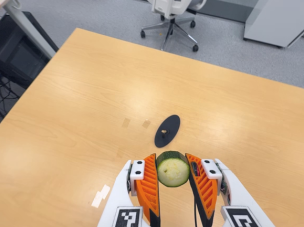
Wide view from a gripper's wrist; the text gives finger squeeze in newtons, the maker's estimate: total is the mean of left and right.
{"total": 11.5, "left": 12.6, "right": 10.3}